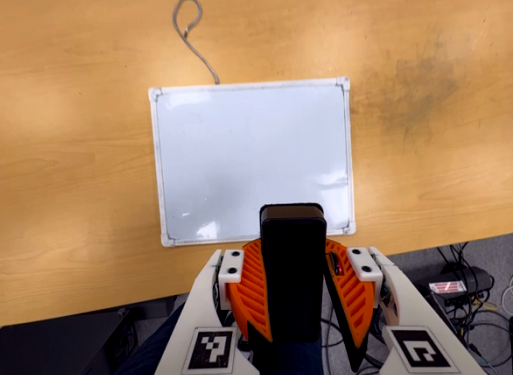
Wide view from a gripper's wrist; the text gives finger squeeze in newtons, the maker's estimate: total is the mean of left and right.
{"total": 8.5, "left": 8.5, "right": 8.6}